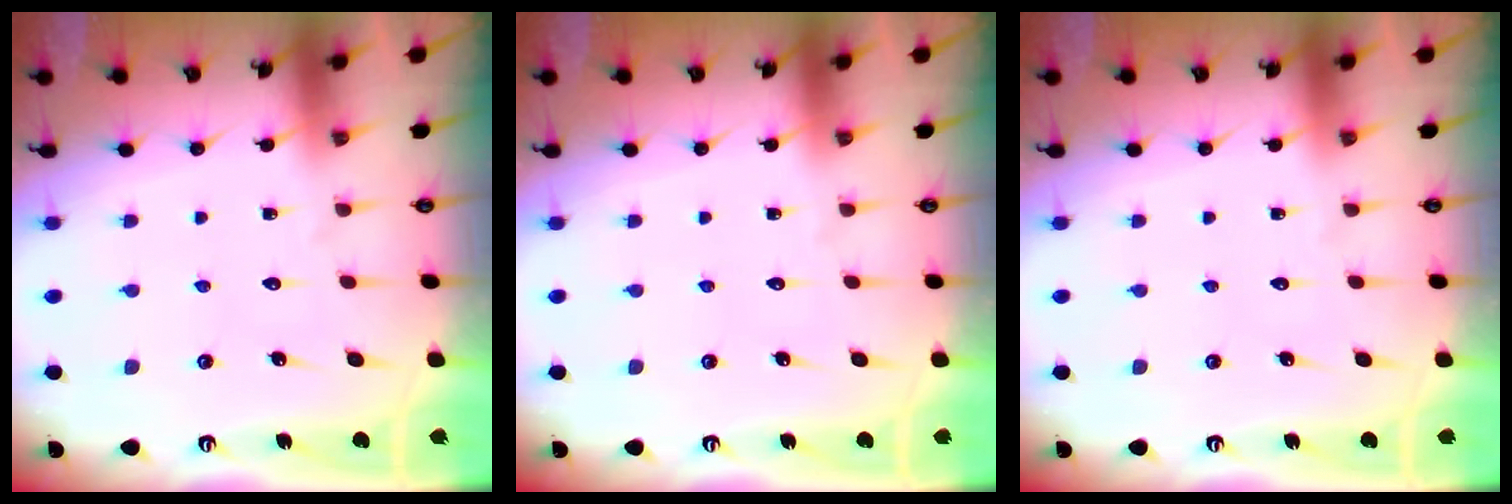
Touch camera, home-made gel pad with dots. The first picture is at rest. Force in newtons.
{"total": 0.0}
{"total": 0.0}